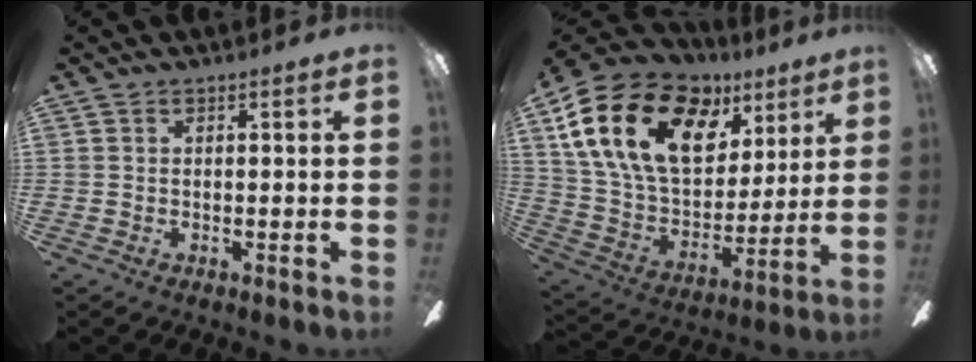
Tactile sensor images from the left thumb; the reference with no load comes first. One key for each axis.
{"total": 24.5, "fx": 11.0, "fy": 14.8, "fz": 16.1, "tx": -0.312, "ty": -0.041, "tz": 0.202}